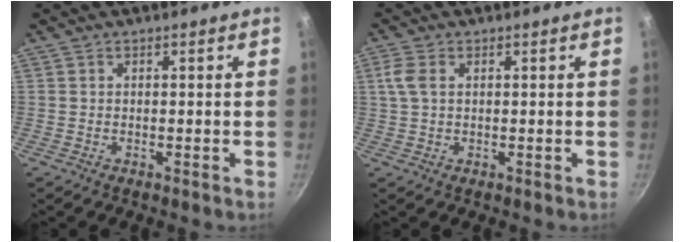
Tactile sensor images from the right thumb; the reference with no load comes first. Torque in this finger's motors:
{"motor_torque": [-0.01, -0.01, 0.61, 0.00, 0.02]}